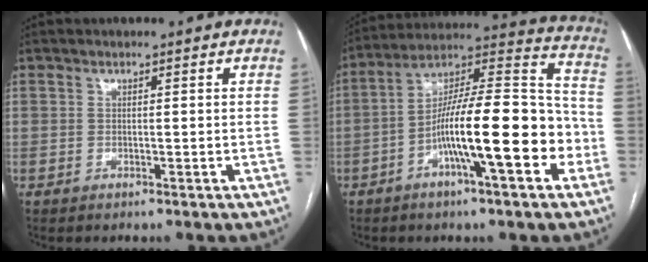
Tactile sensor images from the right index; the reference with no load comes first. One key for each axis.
{"total": 18.7, "fx": -5.7, "fy": 3.0, "fz": 17.5, "tx": -0.290, "ty": 0.019, "tz": -0.095}